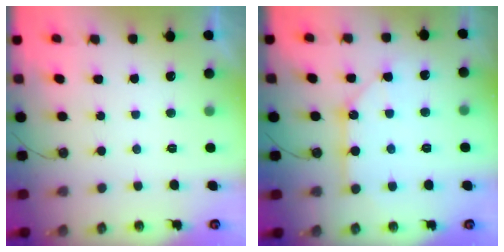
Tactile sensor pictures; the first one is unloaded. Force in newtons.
{"total": 10.7, "press": 10.7, "slide": 1.1}